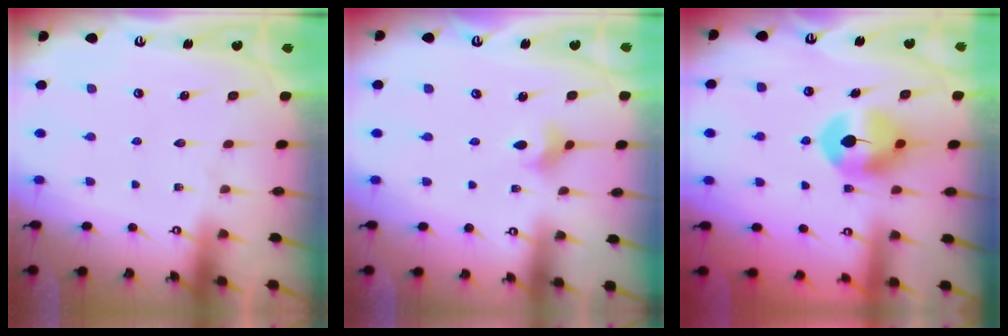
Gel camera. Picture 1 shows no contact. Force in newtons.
{"total": 2.9, "press": 2.9, "slide": 0.7}
{"total": 8.8, "press": 8.8, "slide": 0.3}